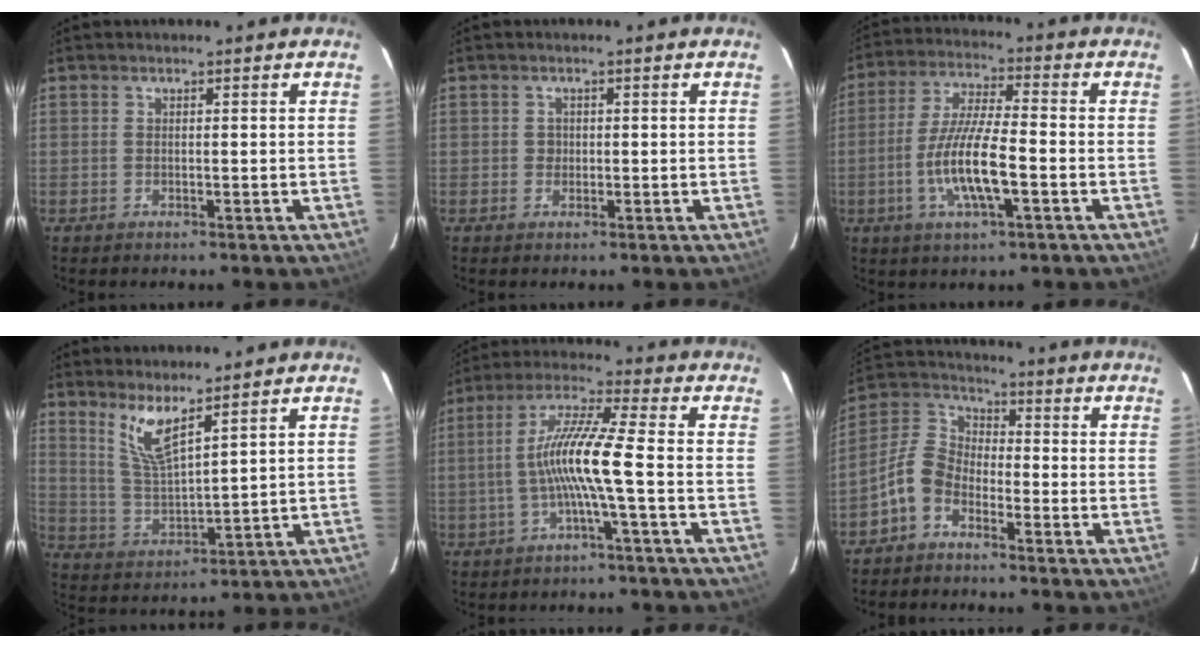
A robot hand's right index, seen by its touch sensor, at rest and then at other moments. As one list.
[{"total": 1.2, "force": [-0.2, 1.2, 0.1], "torque": [0.001, 0.002, -0.002]}, {"total": 11.4, "force": [-3.6, 2.3, 10.6], "torque": [-0.216, -0.006, -0.068]}, {"total": 7.3, "force": [5.3, 0.9, 5.0], "torque": [-0.098, -0.012, 0.115]}, {"total": 10.0, "force": [-2.2, -0.6, 9.8], "torque": [-0.196, 0.010, -0.040]}, {"total": 7.2, "force": [-4.4, 4.3, 3.8], "torque": [-0.089, 0.021, -0.097]}]